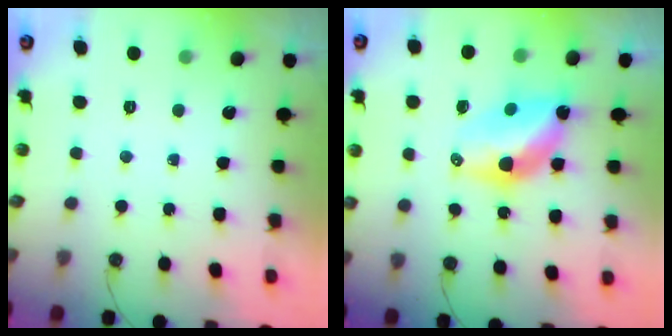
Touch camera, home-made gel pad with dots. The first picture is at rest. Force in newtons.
{"total": 10.1, "press": 10.1, "slide": 1.0}